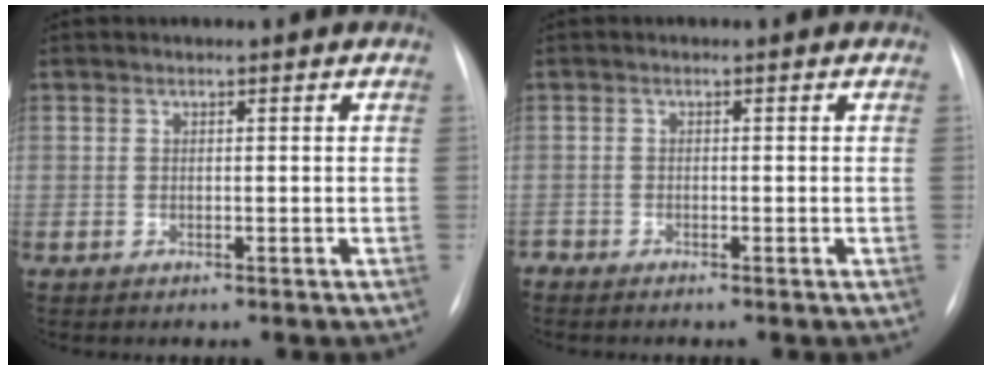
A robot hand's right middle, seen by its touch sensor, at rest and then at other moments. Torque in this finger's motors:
{"motor_torque": [-0.07, 0.07, -0.07, -0.01]}